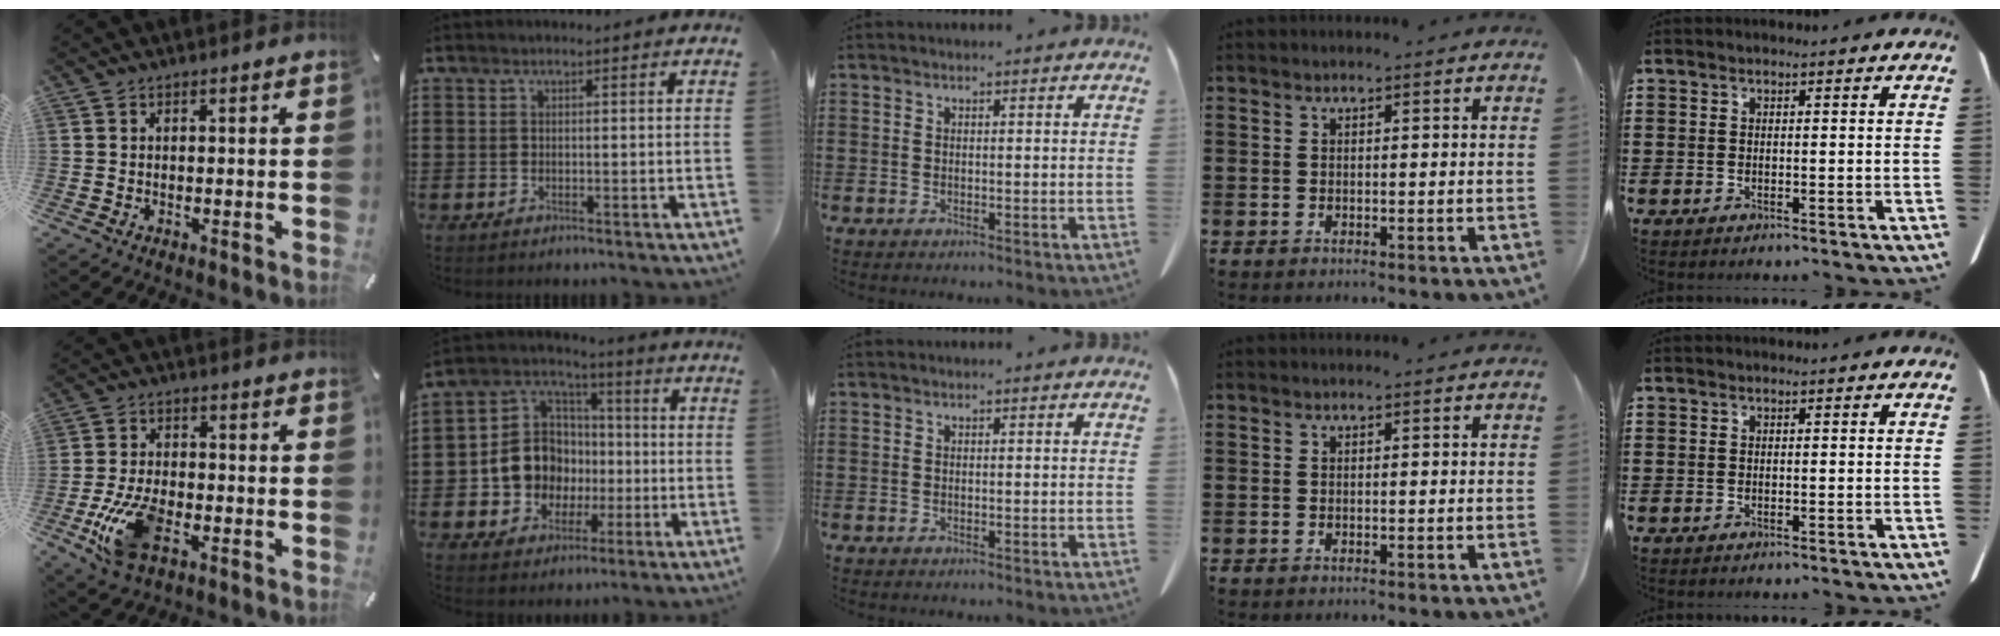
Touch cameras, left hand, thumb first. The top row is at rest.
{"thumb": {"total": 11.8, "force": [-4.3, 6.4, 8.9], "torque": [-0.192, 0.005, -0.077]}, "index": {"total": 10.1, "force": [-1.3, 9.5, 3.0], "torque": [-0.104, 0.005, -0.023]}}